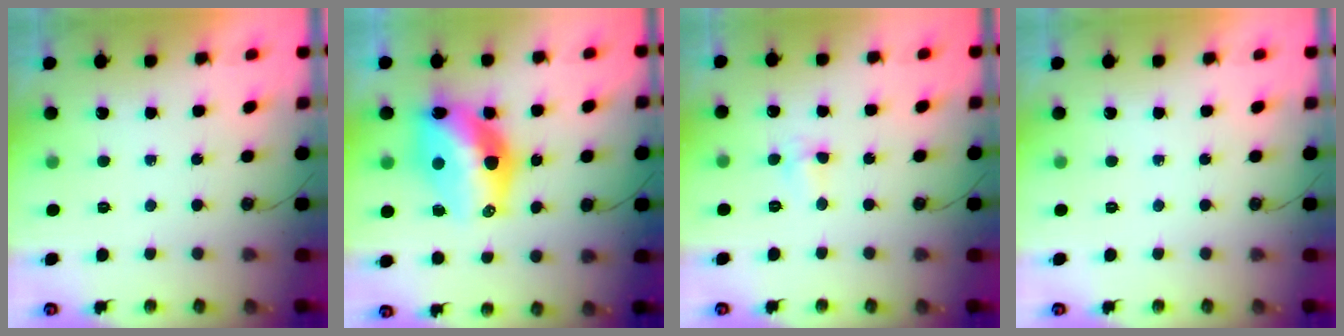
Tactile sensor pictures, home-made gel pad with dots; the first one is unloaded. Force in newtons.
{"total": 16.2, "press": 16.1, "slide": 1.8}
{"total": 4.9, "press": 4.8, "slide": 0.7}
{"total": 0.0}